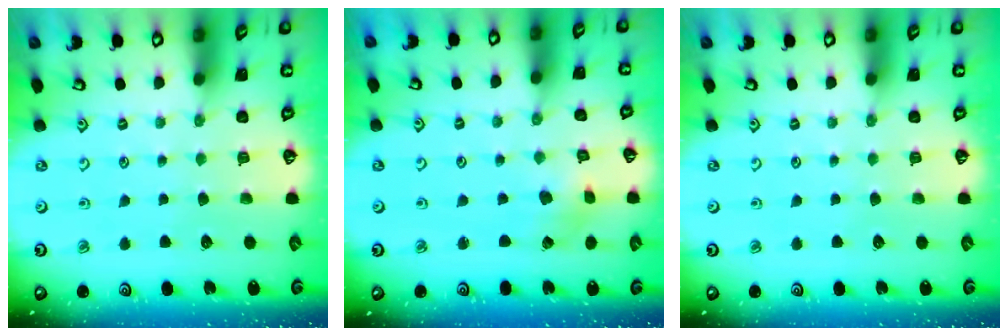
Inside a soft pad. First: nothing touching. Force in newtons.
{"total": 2.7, "press": 2.7, "slide": 0.4}
{"total": 0.0}